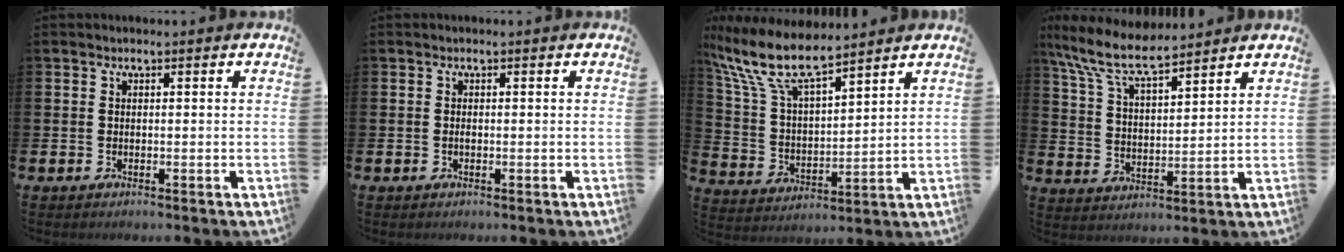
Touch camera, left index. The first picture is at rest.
{"total": 0.8, "force": [-0.2, 0.4, 0.7], "torque": [-0.011, -0.002, -0.006]}
{"total": 10.5, "force": [9.0, 2.4, 4.9], "torque": [-0.131, -0.043, 0.160]}
{"total": 9.0, "force": [8.0, 1.8, 3.8], "torque": [-0.102, -0.035, 0.144]}